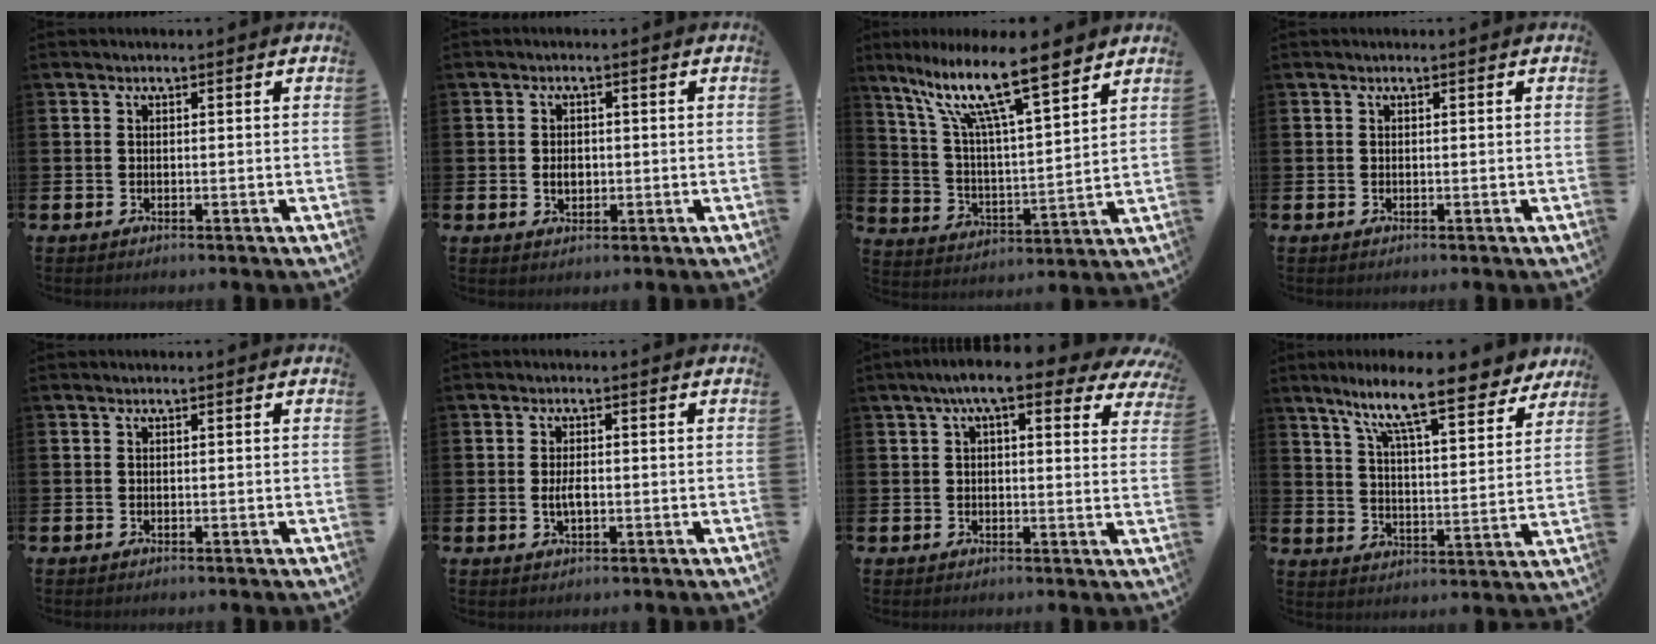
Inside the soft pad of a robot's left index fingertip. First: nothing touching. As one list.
[{"total": 2.3, "force": [-0.1, 1.7, 1.6], "torque": [-0.014, -0.001, -0.008]}, {"total": 13.3, "force": [10.3, 2.4, 8.1], "torque": [-0.183, -0.055, 0.173]}, {"total": 0.0}, {"total": 0.0}, {"total": 2.5, "force": [-0.2, 1.1, 2.2], "torque": [-0.031, -0.003, -0.006]}, {"total": 7.4, "force": [5.3, 1.9, 4.8], "torque": [-0.089, -0.007, 0.091]}, {"total": 11.7, "force": [9.6, 1.8, 6.5], "torque": [-0.146, -0.045, 0.162]}]